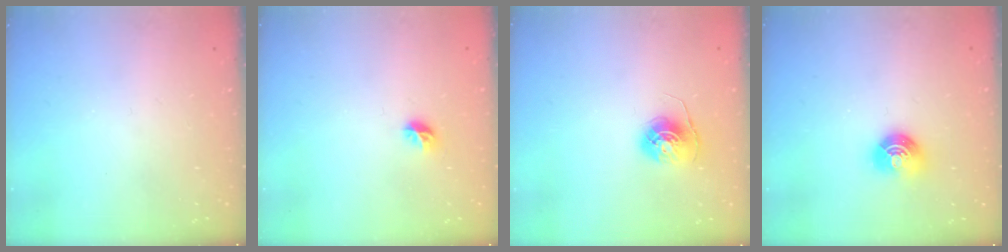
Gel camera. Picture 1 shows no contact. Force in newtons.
{"total": 5.4, "press": 5.2, "slide": 1.4}
{"total": 6.9, "press": 6.9, "slide": 0.5}
{"total": 8.1, "press": 8.0, "slide": 1.1}